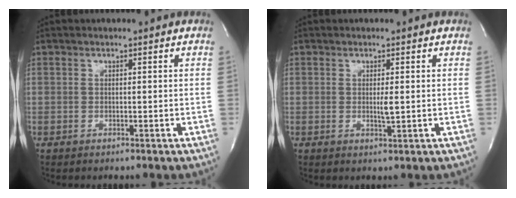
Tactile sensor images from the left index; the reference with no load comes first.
{"total": 1.7, "force": [0.1, 0.1, 1.7], "torque": [-0.033, -0.005, 0.002]}